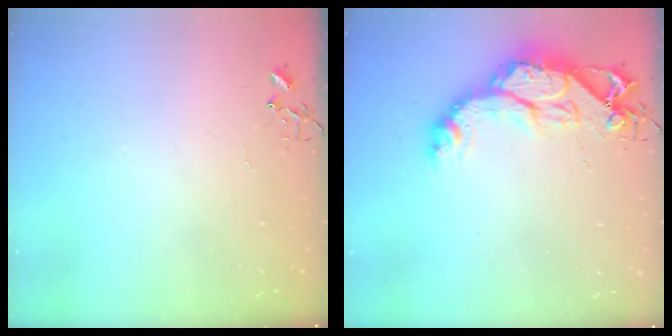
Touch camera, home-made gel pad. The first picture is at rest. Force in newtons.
{"total": 15.9, "press": 15.9, "slide": 1.7}